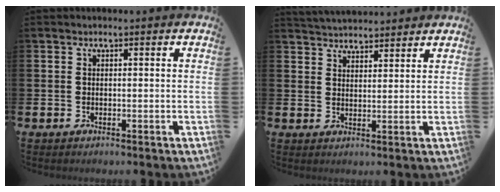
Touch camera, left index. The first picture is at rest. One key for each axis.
{"total": 3.9, "fx": 3.8, "fy": 0.6, "fz": -0.3, "tx": 0.001, "ty": -0.021, "tz": 0.069}